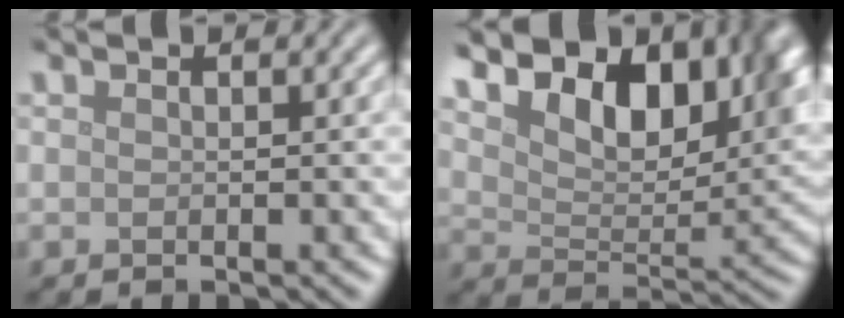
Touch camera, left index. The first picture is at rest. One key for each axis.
{"total": 11.9, "fx": 6.9, "fy": 5.9, "fz": 7.7, "tx": -0.105, "ty": 0.013, "tz": 0.103}